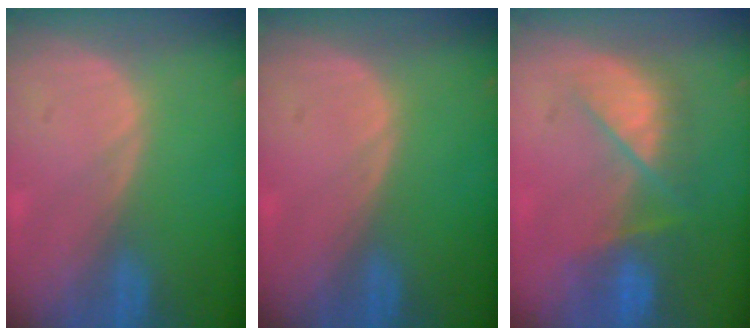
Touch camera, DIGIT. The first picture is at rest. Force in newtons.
{"total": 0.0}
{"total": 7.5, "press": 7.1, "slide": 2.5}